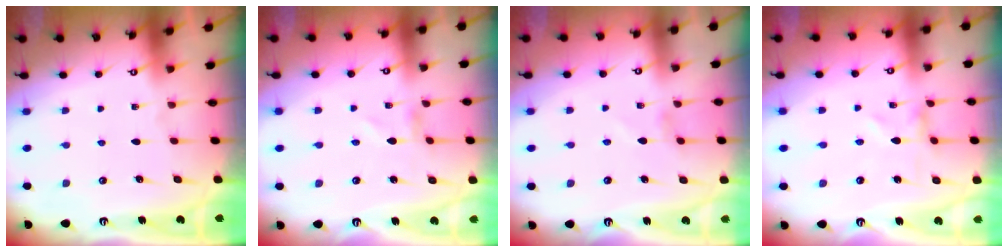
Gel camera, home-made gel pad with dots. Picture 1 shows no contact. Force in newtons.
{"total": 0.6, "press": 0.6, "slide": 0.1}
{"total": 1.8, "press": 1.8, "slide": 0.4}
{"total": 0.0}